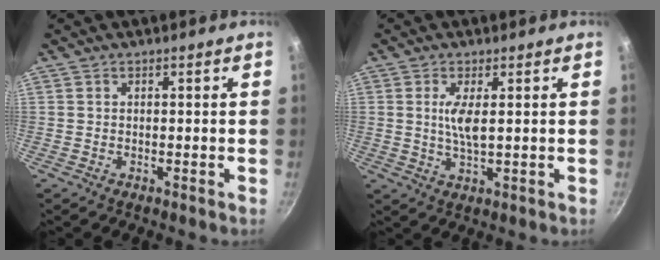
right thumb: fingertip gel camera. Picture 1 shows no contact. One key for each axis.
{"total": 4.6, "fx": 0.9, "fy": 1.3, "fz": 4.3, "tx": -0.088, "ty": -0.005, "tz": 0.019}